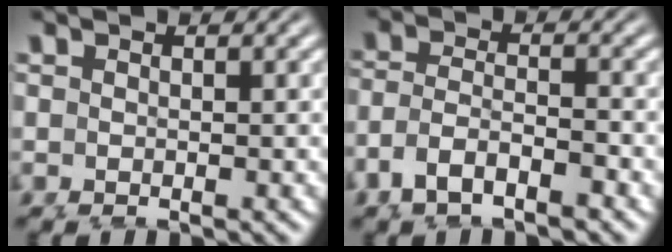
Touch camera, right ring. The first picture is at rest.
{"total": 6.3, "force": [-1.9, 5.4, 2.6], "torque": [-0.087, -0.030, -0.025]}